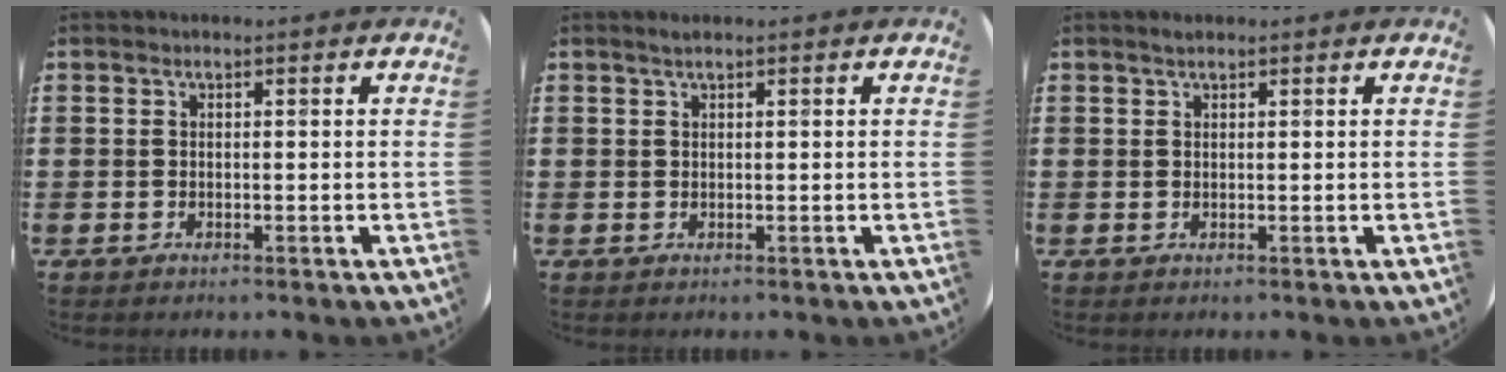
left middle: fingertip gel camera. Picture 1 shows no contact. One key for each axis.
{"total": 0.7, "fx": 0.5, "fy": 0.0, "fz": 0.4, "tx": -0.008, "ty": 0.002, "tz": 0.009}
{"total": 0.7, "fx": 0.6, "fy": 0.1, "fz": 0.3, "tx": -0.007, "ty": 0.001, "tz": 0.010}